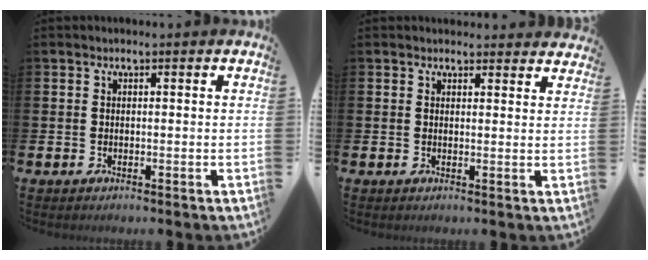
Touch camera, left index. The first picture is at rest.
{"total": 2.1, "force": [2.0, 0.5, -0.2], "torque": [0.015, -0.012, 0.034]}